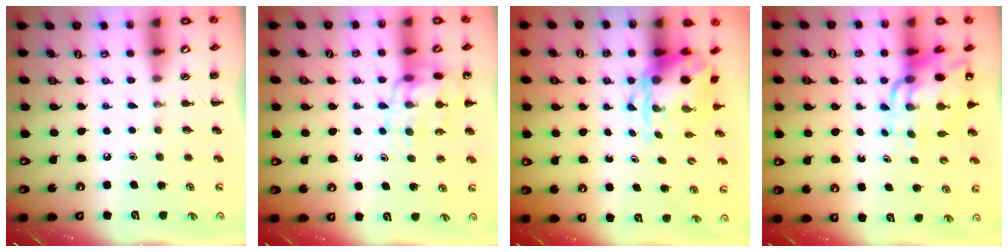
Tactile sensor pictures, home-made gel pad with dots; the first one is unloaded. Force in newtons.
{"total": 15.3, "press": 15.0, "slide": 3.0}
{"total": 4.7, "press": 4.6, "slide": 0.9}
{"total": 13.4, "press": 12.8, "slide": 4.1}